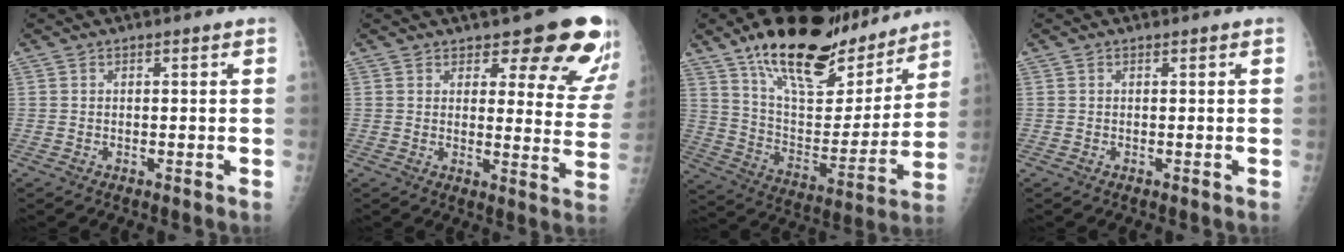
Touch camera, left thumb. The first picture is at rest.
{"total": 14.5, "force": [10.6, 5.5, 8.3], "torque": [-0.044, -0.071, 0.109]}
{"total": 26.4, "force": [18.5, 10.8, 15.5], "torque": [-0.203, -0.065, 0.301]}
{"total": 0.0}